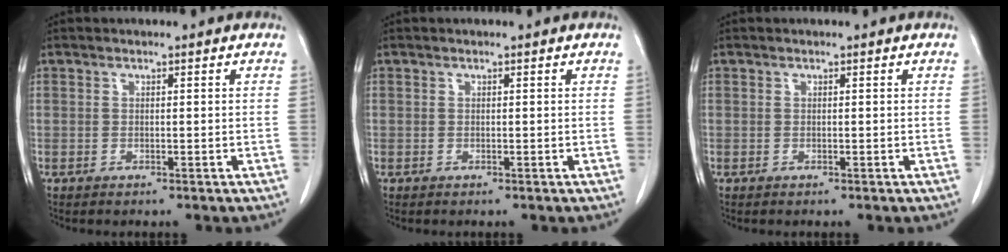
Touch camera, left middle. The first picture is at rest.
{"total": 0.0}
{"total": 0.0}